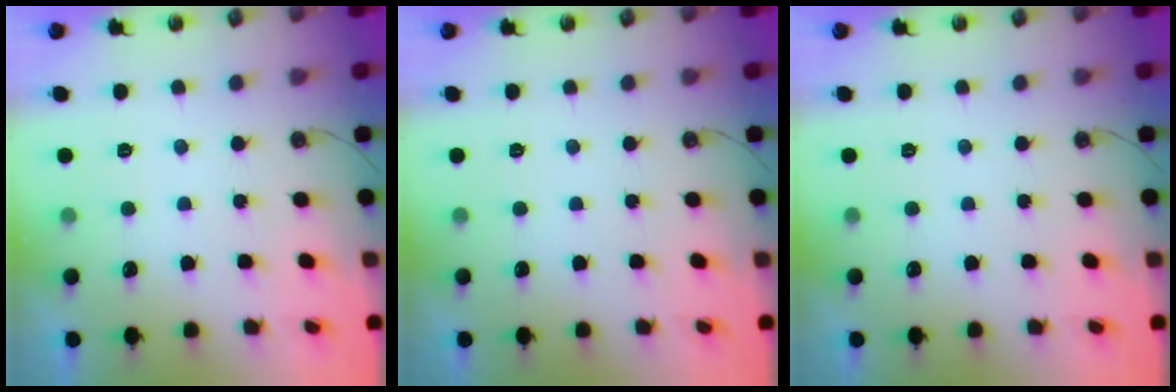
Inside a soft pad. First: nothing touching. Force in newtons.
{"total": 0.0}
{"total": 0.0}